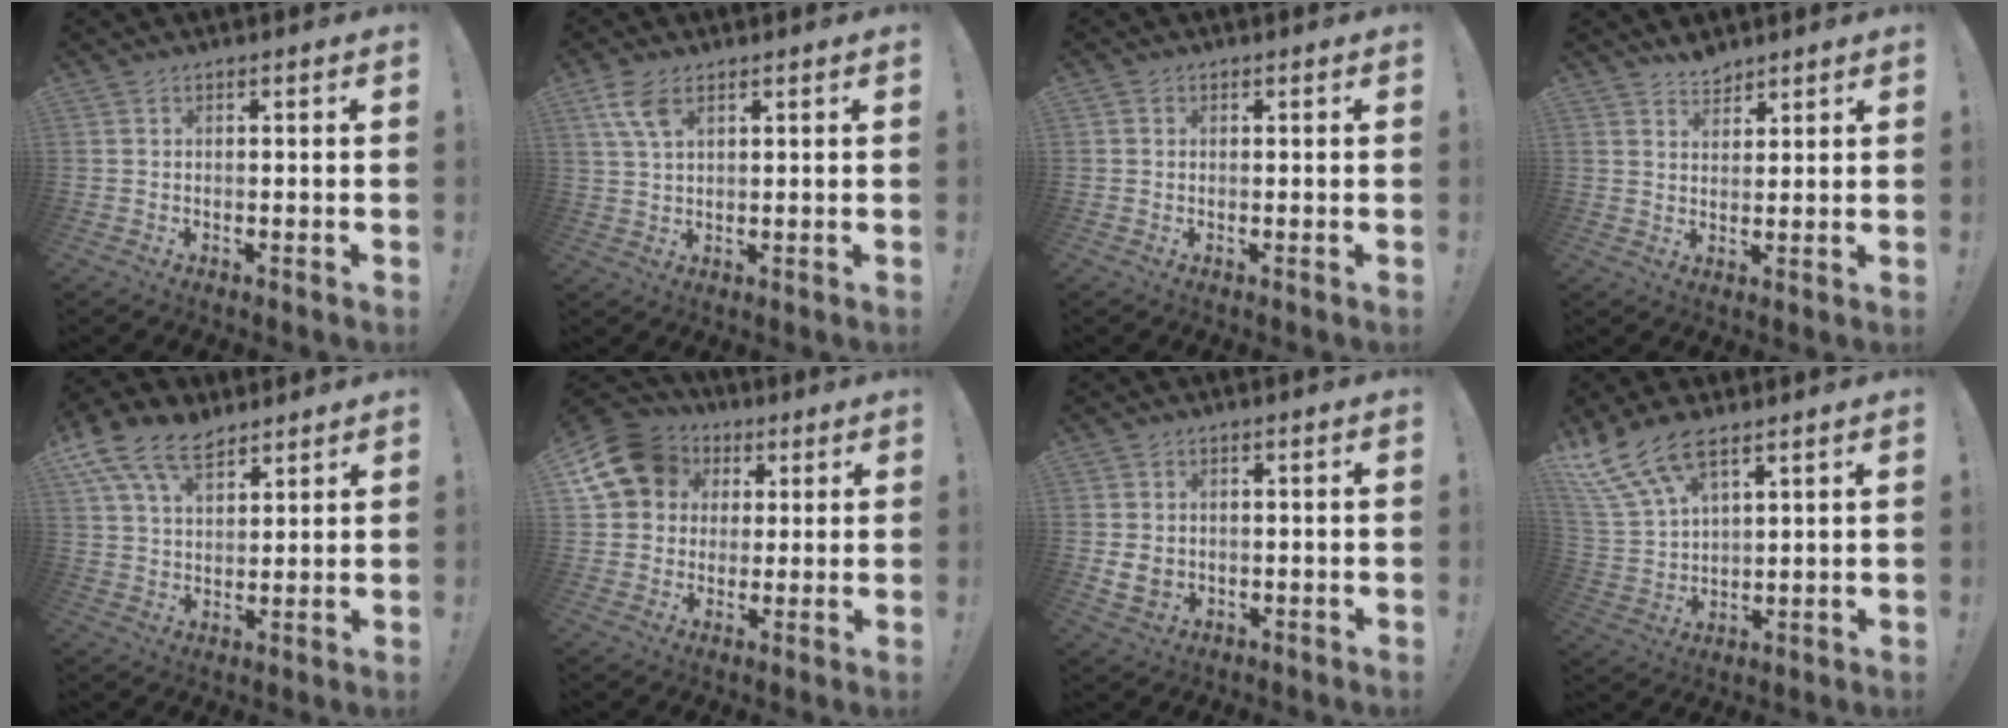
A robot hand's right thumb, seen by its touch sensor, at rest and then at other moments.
{"total": 6.5, "force": [3.5, 3.0, 4.7], "torque": [-0.090, -0.007, 0.067]}
{"total": 0.7, "force": [0.2, 0.6, 0.0], "torque": [0.006, -0.002, 0.002]}
{"total": 4.3, "force": [4.0, 1.5, 0.6], "torque": [-0.001, -0.029, 0.072]}
{"total": 13.4, "force": [8.7, 7.6, 6.9], "torque": [-0.126, -0.039, 0.165]}
{"total": 15.0, "force": [5.0, 12.1, 7.2], "torque": [-0.124, -0.015, 0.100]}
{"total": 4.7, "force": [0.3, 3.9, 2.5], "torque": [-0.045, -0.003, 0.007]}
{"total": 13.1, "force": [9.0, 5.9, 7.4], "torque": [-0.158, -0.045, 0.172]}